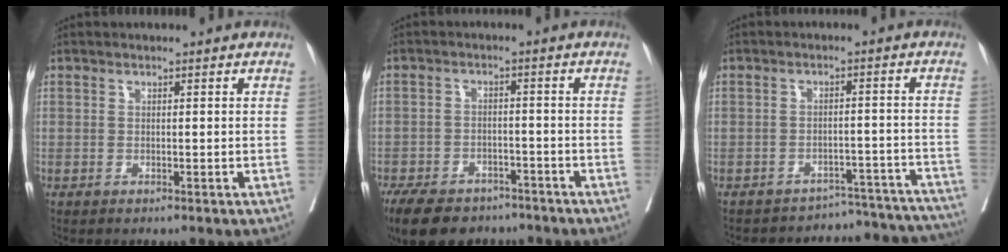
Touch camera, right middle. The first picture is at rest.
{"total": 13.0, "force": [-9.9, 6.3, 5.5], "torque": [-0.109, -0.007, -0.147]}
{"total": 16.5, "force": [-16.1, 3.4, 0.5], "torque": [-0.006, 0.035, -0.173]}